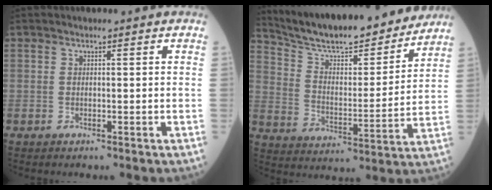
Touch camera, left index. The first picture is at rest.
{"total": 20.3, "force": [18.4, 3.0, 8.0], "torque": [-0.134, -0.009, 0.281]}